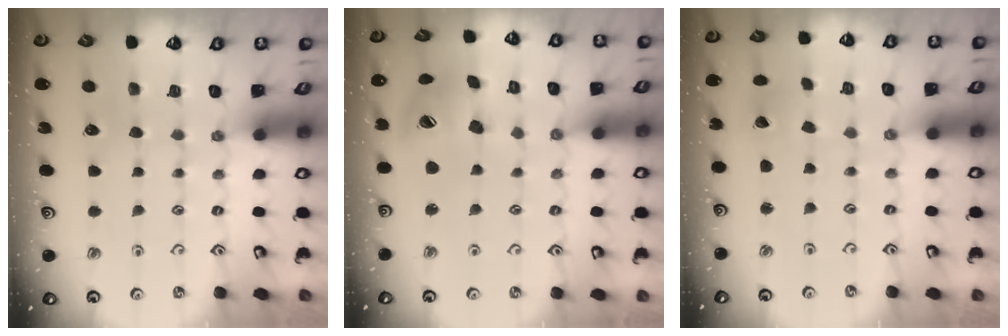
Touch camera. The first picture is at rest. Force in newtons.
{"total": 15.2, "press": 15.0, "slide": 2.3}
{"total": 1.0, "press": 1.0, "slide": 0.1}